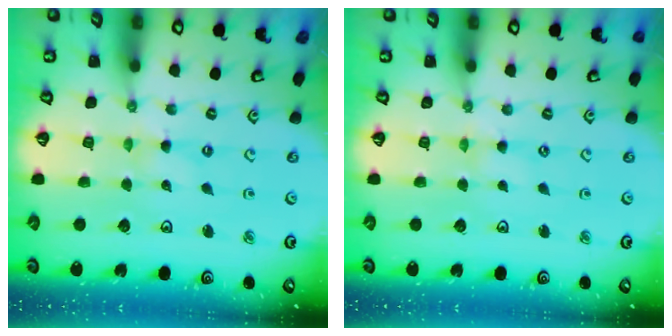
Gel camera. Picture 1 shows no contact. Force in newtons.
{"total": 1.3, "press": 1.2, "slide": 0.3}